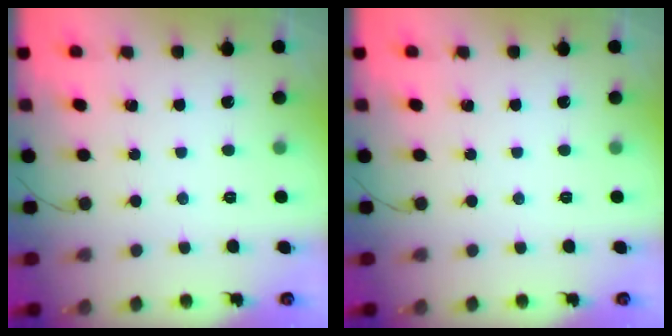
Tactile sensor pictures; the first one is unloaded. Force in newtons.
{"total": 0.0}